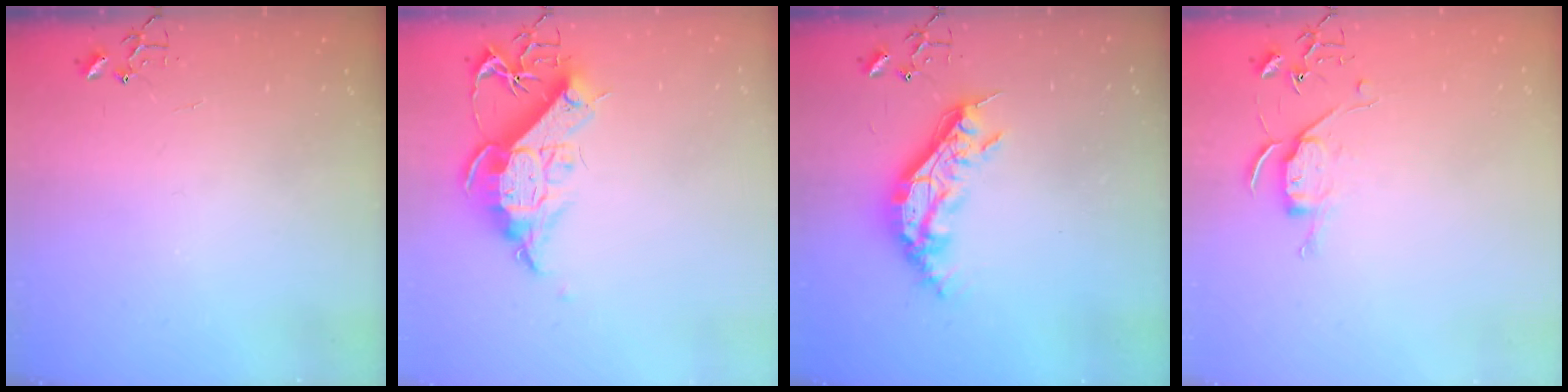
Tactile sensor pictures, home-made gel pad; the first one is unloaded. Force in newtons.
{"total": 13.7, "press": 13.6, "slide": 1.5}
{"total": 16.8, "press": 16.8, "slide": 0.3}
{"total": 6.6, "press": 6.5, "slide": 0.7}